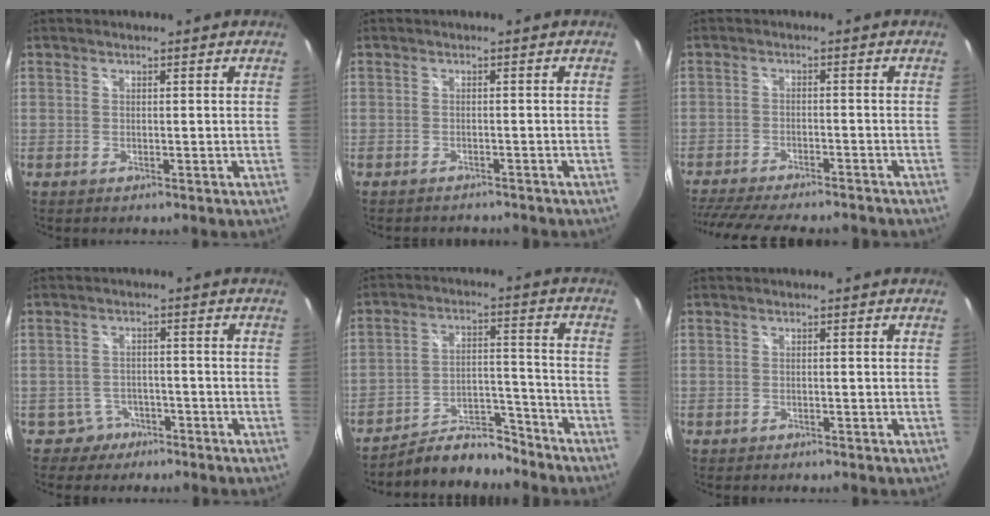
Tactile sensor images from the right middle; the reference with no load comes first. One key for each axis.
{"total": 4.0, "fx": -3.6, "fy": 1.2, "fz": 1.1, "tx": -0.024, "ty": -0.015, "tz": -0.051}
{"total": 16.5, "fx": -14.3, "fy": 3.5, "fz": 7.4, "tx": -0.159, "ty": -0.028, "tz": -0.215}
{"total": 3.8, "fx": -2.7, "fy": 2.6, "fz": -0.4, "tx": -0.001, "ty": 0.012, "tz": -0.044}
{"total": 11.0, "fx": -10.4, "fy": 3.0, "fz": 2.4, "tx": -0.049, "ty": 0.023, "tz": -0.161}
{"total": 0.8, "fx": -0.7, "fy": 0.3, "fz": 0.1, "tx": -0.006, "ty": -0.001, "tz": -0.011}